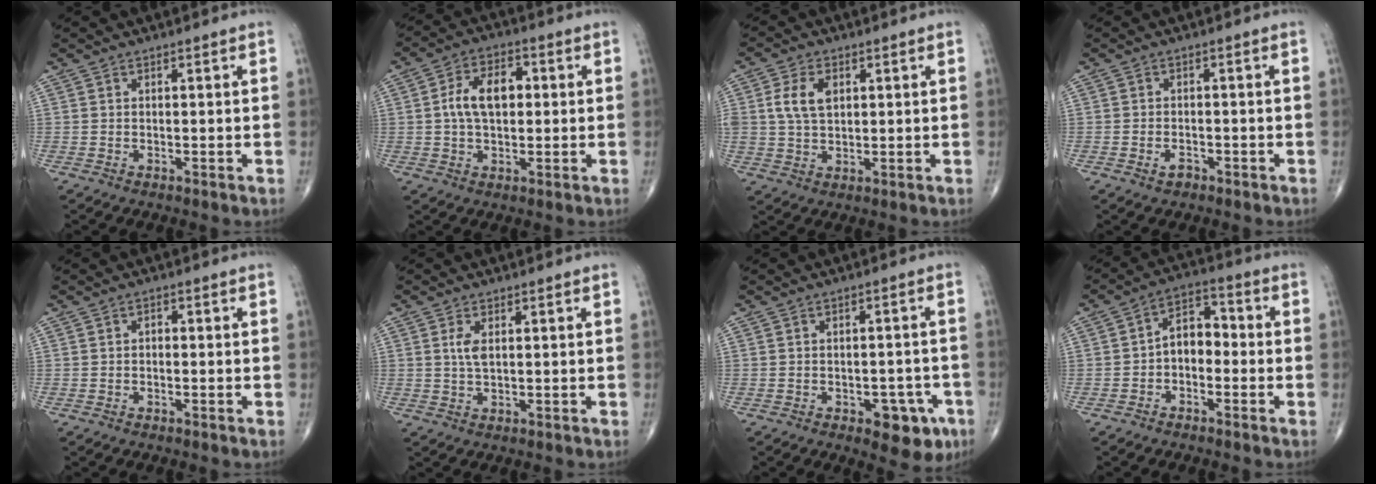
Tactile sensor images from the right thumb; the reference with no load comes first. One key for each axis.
{"total": 9.0, "fx": 0.8, "fy": 5.4, "fz": 7.1, "tx": -0.120, "ty": 0.018, "tz": 0.011}
{"total": 6.6, "fx": 1.7, "fy": 4.2, "fz": 4.8, "tx": -0.089, "ty": -0.001, "tz": 0.033}
{"total": 2.0, "fx": -1.2, "fy": 1.3, "fz": 1.0, "tx": -0.016, "ty": 0.007, "tz": -0.017}
{"total": 0.9, "fx": -0.2, "fy": 0.6, "fz": 0.6, "tx": -0.002, "ty": 0.005, "tz": -0.006}
{"total": 2.8, "fx": 0.7, "fy": 1.2, "fz": 2.4, "tx": -0.047, "ty": -0.001, "tz": 0.017}
{"total": 8.1, "fx": -3.9, "fy": 4.3, "fz": 5.7, "tx": -0.040, "ty": 0.023, "tz": -0.042}
{"total": 6.7, "fx": -1.3, "fy": 4.5, "fz": 4.8, "tx": -0.055, "ty": 0.034, "tz": -0.038}